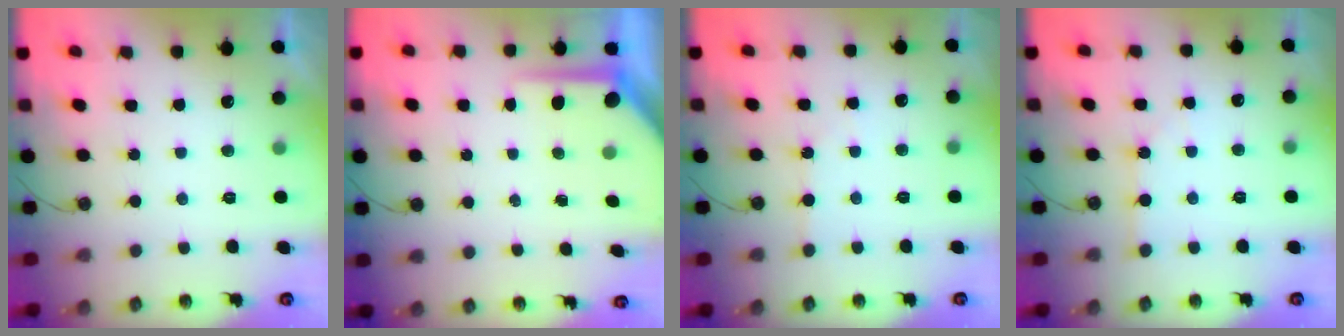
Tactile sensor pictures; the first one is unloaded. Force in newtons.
{"total": 7.3, "press": 7.2, "slide": 0.8}
{"total": 2.2, "press": 2.2, "slide": 0.3}
{"total": 1.5, "press": 1.5, "slide": 0.3}